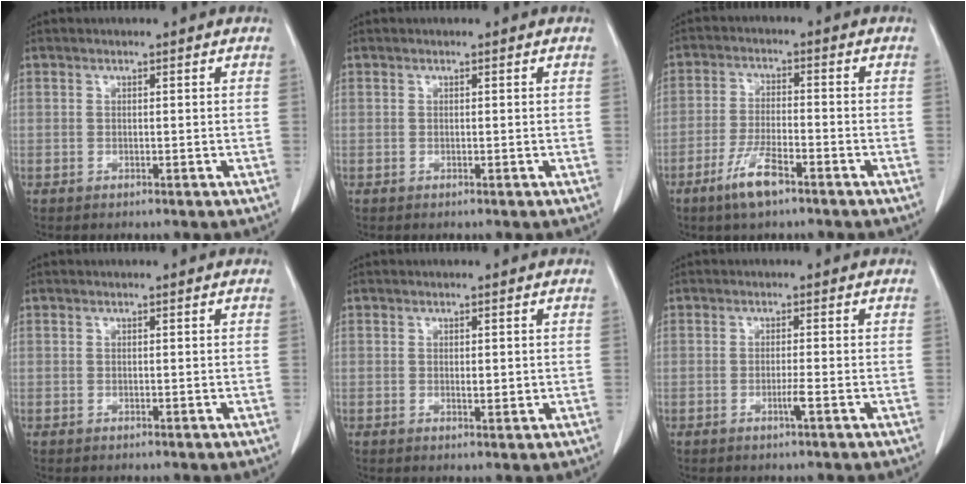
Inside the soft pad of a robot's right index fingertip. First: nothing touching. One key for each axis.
{"total": 0.0}
{"total": 6.4, "fx": -4.0, "fy": 1.1, "fz": 4.8, "tx": -0.098, "ty": -0.007, "tz": -0.071}
{"total": 0.0}
{"total": 1.3, "fx": 0.1, "fy": 0.6, "fz": 1.2, "tx": -0.018, "ty": -0.004, "tz": 0.004}
{"total": 1.6, "fx": -0.7, "fy": -0.3, "fz": 1.4, "tx": -0.029, "ty": -0.003, "tz": -0.014}